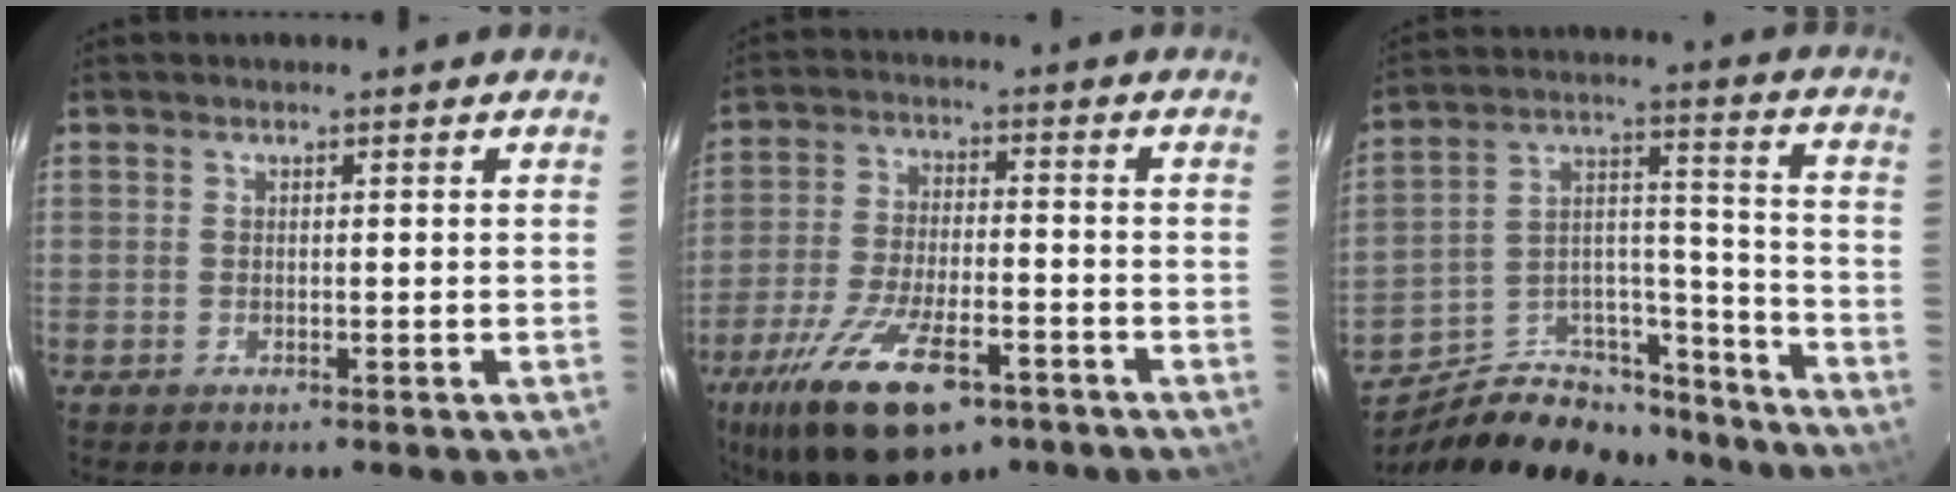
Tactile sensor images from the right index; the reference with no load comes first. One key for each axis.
{"total": 18.2, "fx": -11.2, "fy": 7.0, "fz": 12.5, "tx": -0.258, "ty": -0.044, "tz": -0.187}
{"total": 20.5, "fx": -16.9, "fy": 9.2, "fz": 7.1, "tx": -0.131, "ty": 0.064, "tz": -0.236}